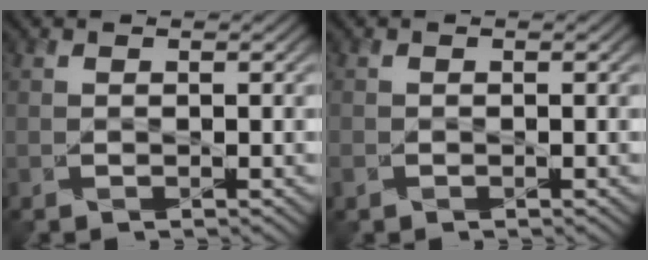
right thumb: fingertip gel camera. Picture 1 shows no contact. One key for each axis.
{"total": 0.7, "fx": -0.2, "fy": 0.6, "fz": 0.2, "tx": -0.007, "ty": -0.004, "tz": -0.004}